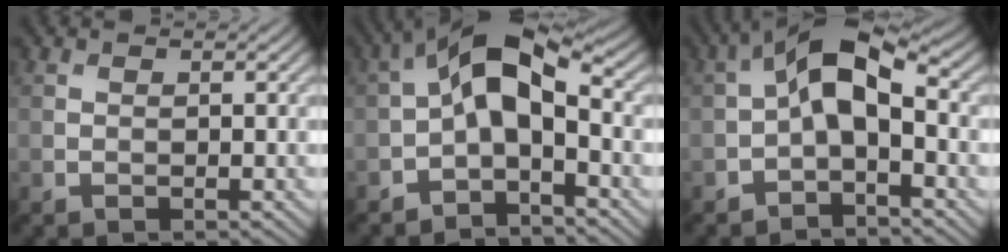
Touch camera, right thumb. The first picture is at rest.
{"total": 8.6, "force": [-1.1, 4.3, 7.3], "torque": [-0.132, 0.025, -0.035]}
{"total": 7.2, "force": [-0.6, 3.6, 6.2], "torque": [-0.115, 0.017, -0.021]}